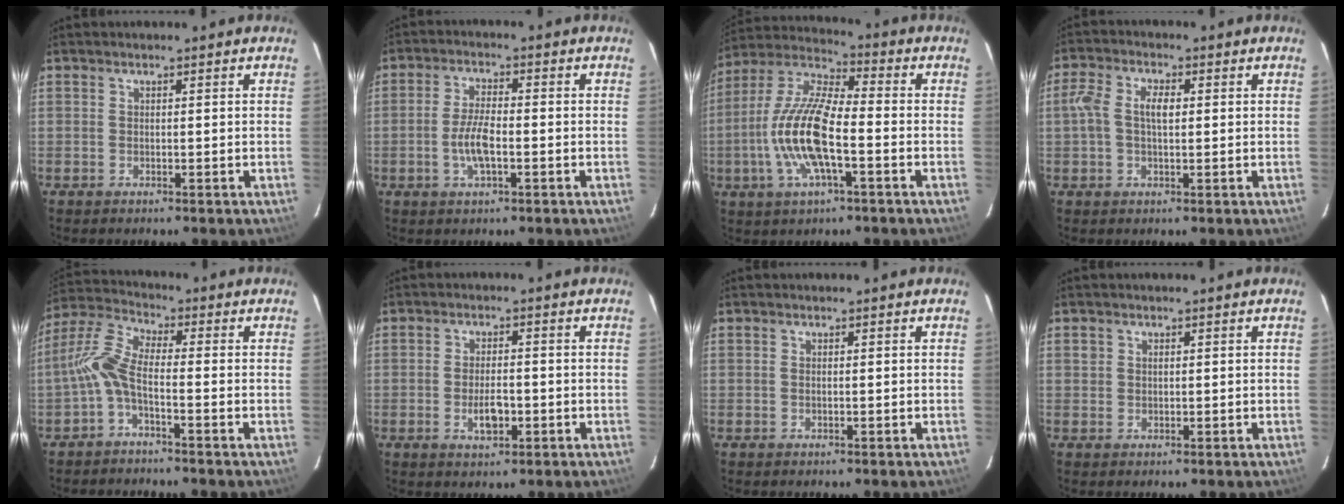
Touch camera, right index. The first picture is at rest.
{"total": 5.7, "force": [-1.7, 1.9, 5.1], "torque": [-0.107, 0.002, -0.033]}
{"total": 15.1, "force": [-3.9, 4.6, 13.9], "torque": [-0.286, -0.001, -0.083]}
{"total": 5.2, "force": [0.3, 2.6, 4.5], "torque": [-0.093, 0.012, 0.001]}
{"total": 6.5, "force": [-2.2, 1.9, 5.8], "torque": [-0.143, 0.018, -0.050]}
{"total": 4.7, "force": [-1.4, 2.2, 3.9], "torque": [-0.077, -0.003, -0.021]}
{"total": 0.0}
{"total": 1.2, "force": [0.4, 1.1, 0.3], "torque": [-0.006, 0.004, 0.005]}